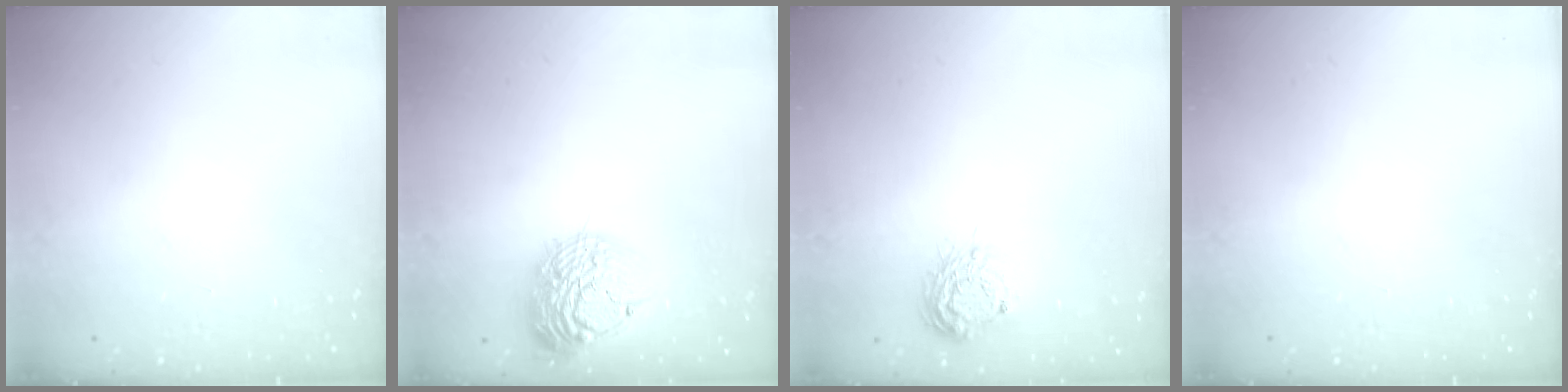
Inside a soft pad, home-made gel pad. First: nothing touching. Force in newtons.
{"total": 18.2, "press": 18.1, "slide": 1.5}
{"total": 9.4, "press": 9.4, "slide": 0.9}
{"total": 0.0}